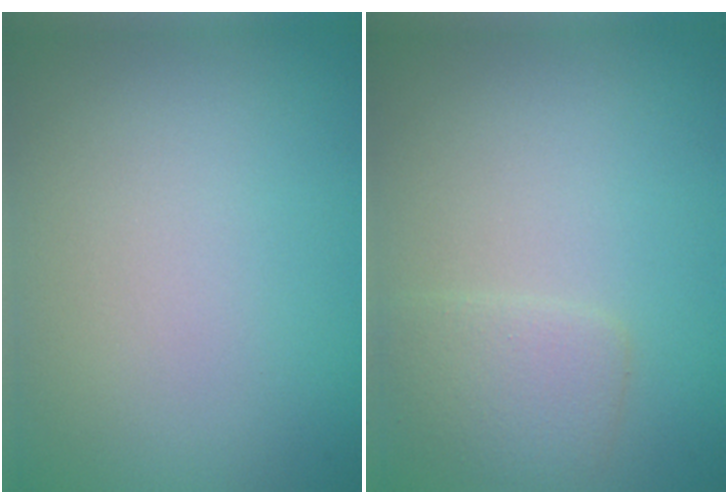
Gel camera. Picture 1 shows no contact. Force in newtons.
{"total": 2.2, "press": 2.2, "slide": 0.1}